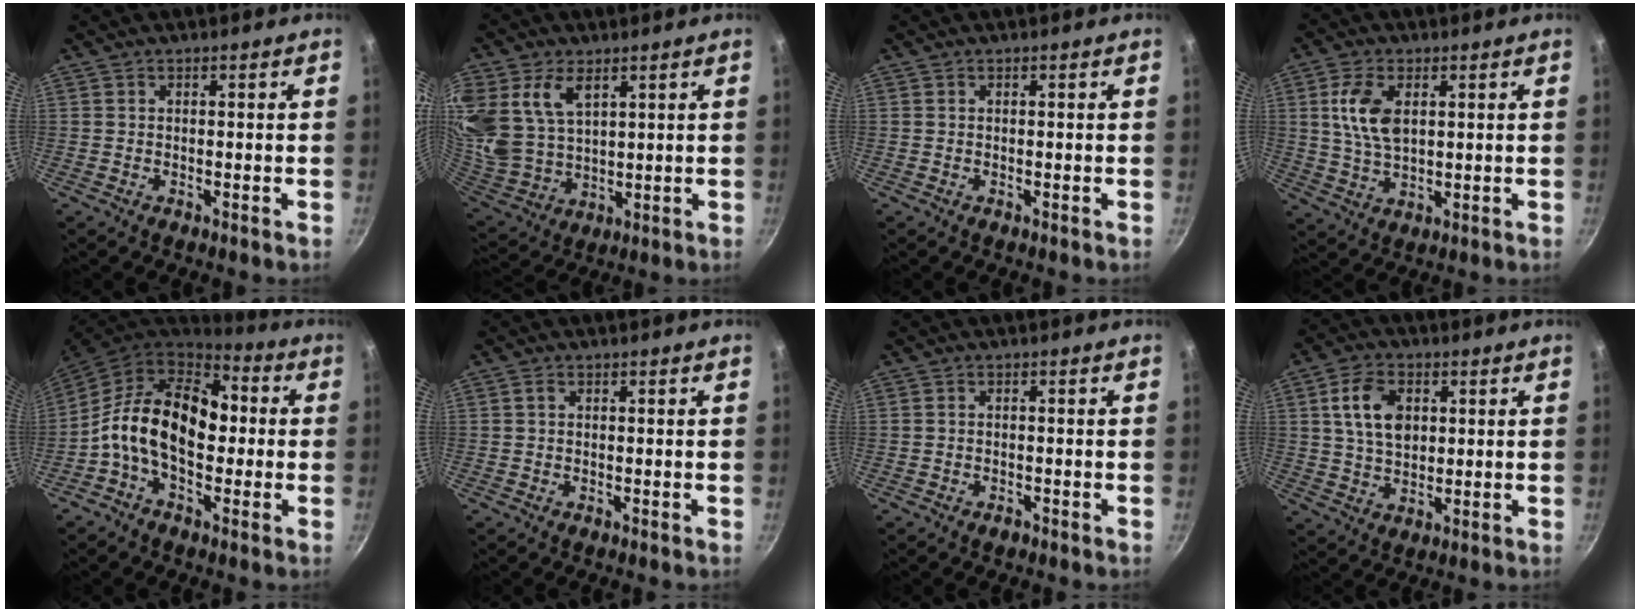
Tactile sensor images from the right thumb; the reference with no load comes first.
{"total": 17.1, "force": [7.2, 11.2, 10.8], "torque": [-0.232, -0.019, 0.156]}
{"total": 0.0}
{"total": 8.9, "force": [2.3, 5.0, 7.0], "torque": [-0.130, -0.008, 0.045]}
{"total": 16.7, "force": [0.0, 10.8, 12.8], "torque": [-0.178, 0.032, -0.026]}
{"total": 0.6, "force": [0.1, 0.4, 0.5], "torque": [-0.010, 0.003, 0.003]}
{"total": 1.2, "force": [-0.9, 0.6, 0.6], "torque": [-0.013, 0.008, -0.014]}
{"total": 9.5, "force": [2.4, 6.2, 6.7], "torque": [-0.108, -0.003, 0.042]}